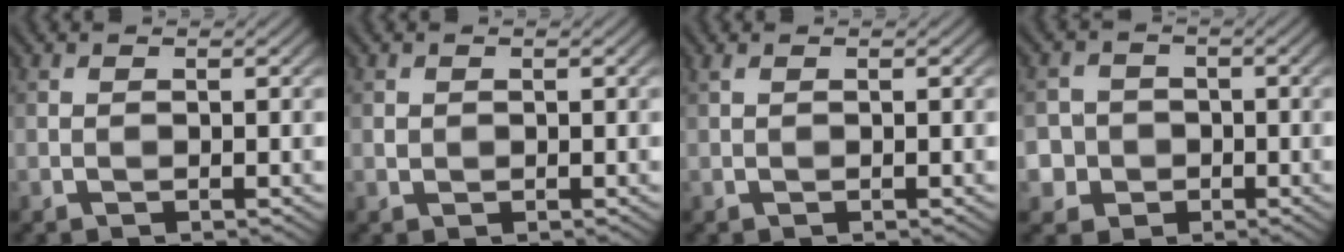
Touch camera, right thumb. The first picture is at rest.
{"total": 0.7, "force": [0.2, 0.6, 0.1], "torque": [-0.004, -0.004, 0.005]}
{"total": 0.8, "force": [0.5, 0.2, 0.6], "torque": [-0.017, 0.006, 0.009]}
{"total": 4.8, "force": [-1.3, 4.6, 0.7], "torque": [-0.022, 0.005, -0.045]}